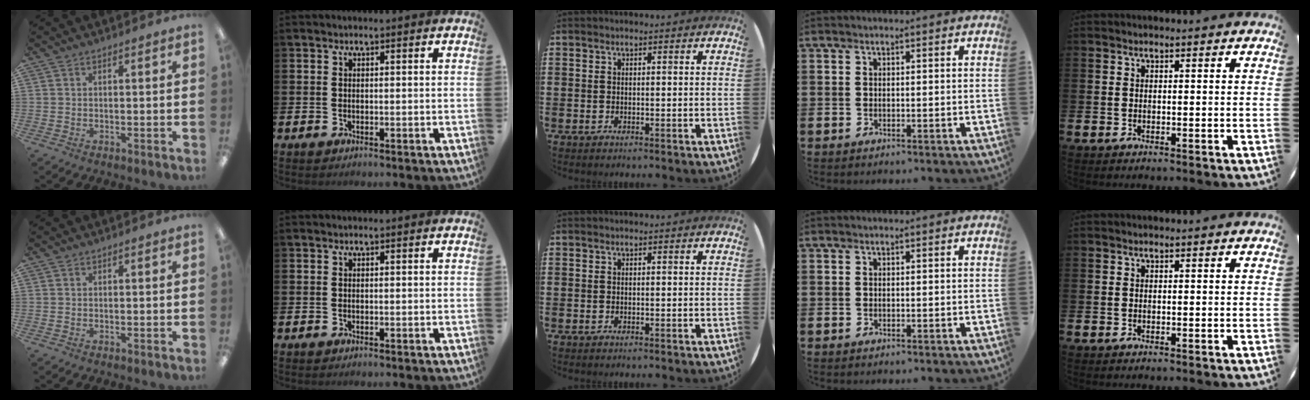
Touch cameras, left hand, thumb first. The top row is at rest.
{}